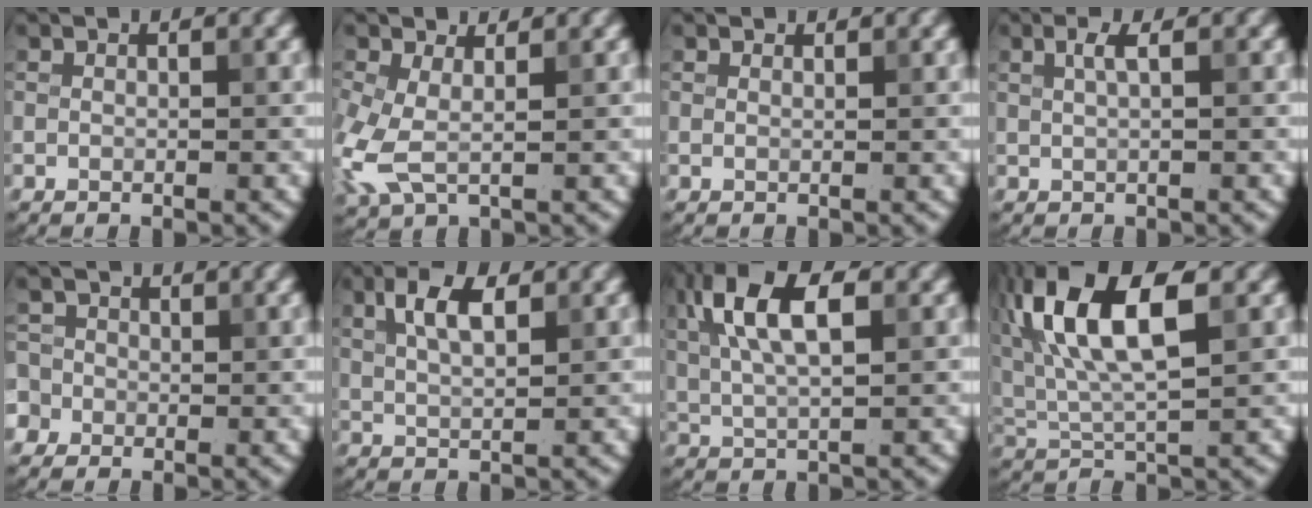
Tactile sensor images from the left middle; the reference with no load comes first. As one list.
[{"total": 4.3, "force": [0.2, 2.5, 3.5], "torque": [-0.105, -0.005, -0.002]}, {"total": 0.7, "force": [0.7, 0.2, 0.1], "torque": [-0.005, -0.005, 0.007]}, {"total": 1.6, "force": [0.6, 0.4, 1.4], "torque": [-0.025, 0.002, 0.009]}, {"total": 3.6, "force": [0.1, 3.3, 1.3], "torque": [-0.021, 0.031, -0.027]}, {"total": 4.0, "force": [1.8, 1.7, 3.1], "torque": [-0.063, 0.007, 0.032]}, {"total": 8.3, "force": [2.9, 3.3, 7.1], "torque": [-0.143, 0.022, 0.046]}, {"total": 10.1, "force": [3.7, 4.1, 8.4], "torque": [-0.173, 0.017, 0.063]}]